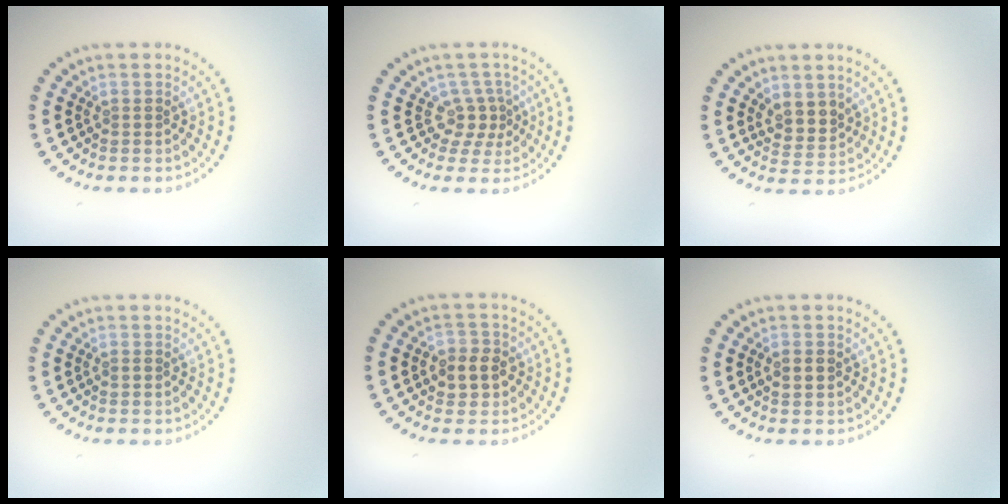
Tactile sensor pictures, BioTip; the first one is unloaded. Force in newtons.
{"total": 2.5, "press": 1.6, "slide": 2.0}
{"total": 2.5, "press": 2.2, "slide": 1.2}
{"total": 0.7, "press": 0.7, "slide": 0.1}
{"total": 2.7, "press": 2.6, "slide": 0.6}
{"total": 2.0, "press": 2.0, "slide": 0.2}